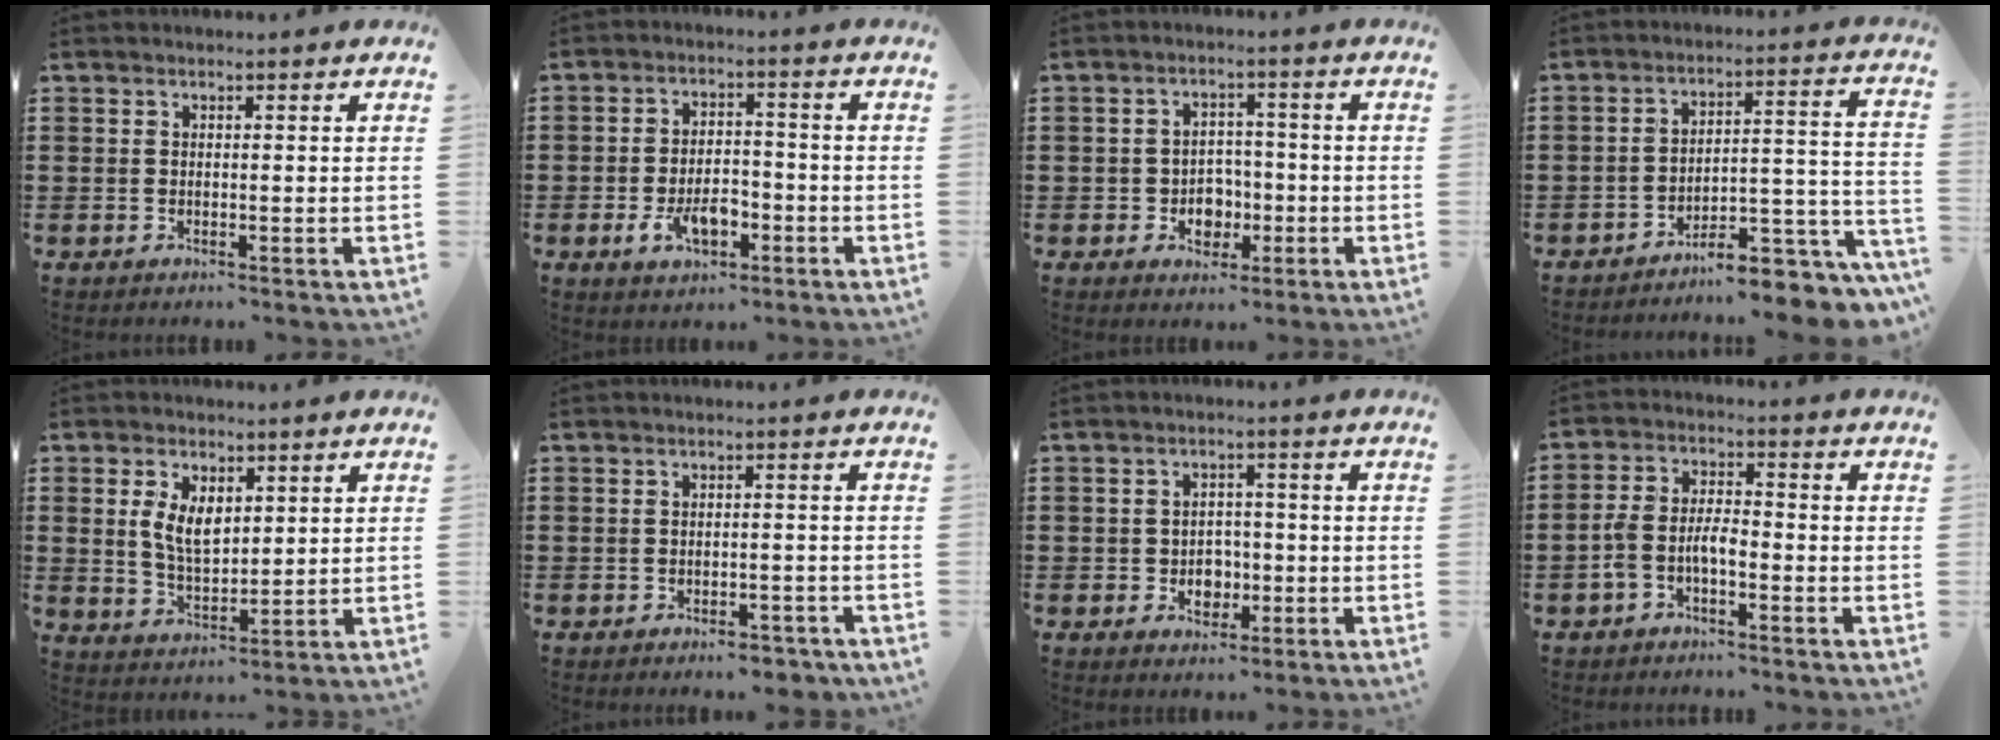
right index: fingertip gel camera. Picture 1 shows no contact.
{"total": 6.0, "force": [-2.5, 3.2, 4.4], "torque": [-0.083, 0.003, -0.050]}
{"total": 4.3, "force": [-1.2, 3.7, 1.6], "torque": [-0.023, 0.002, -0.027]}
{"total": 7.9, "force": [-7.1, 1.4, 3.0], "torque": [-0.037, 0.012, -0.135]}
{"total": 5.8, "force": [1.6, 3.4, 4.5], "torque": [-0.088, 0.007, 0.027]}
{"total": 2.4, "force": [-2.3, 0.5, 0.6], "torque": [-0.015, -0.001, -0.046]}
{"total": 3.3, "force": [-0.8, 2.9, 1.3], "torque": [-0.017, -0.001, -0.022]}
{"total": 4.5, "force": [-2.0, 2.0, 3.6], "torque": [-0.091, 0.002, -0.046]}